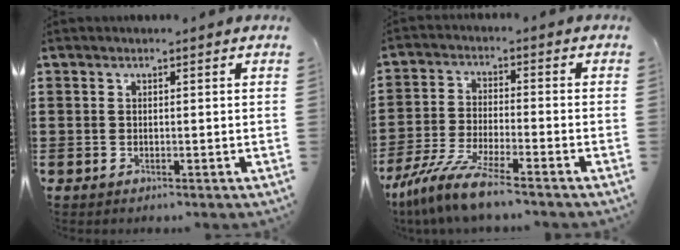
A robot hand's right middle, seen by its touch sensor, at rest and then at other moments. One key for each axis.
{"total": 7.9, "fx": -6.8, "fy": 0.0, "fz": 3.9, "tx": -0.090, "ty": -0.014, "tz": -0.133}